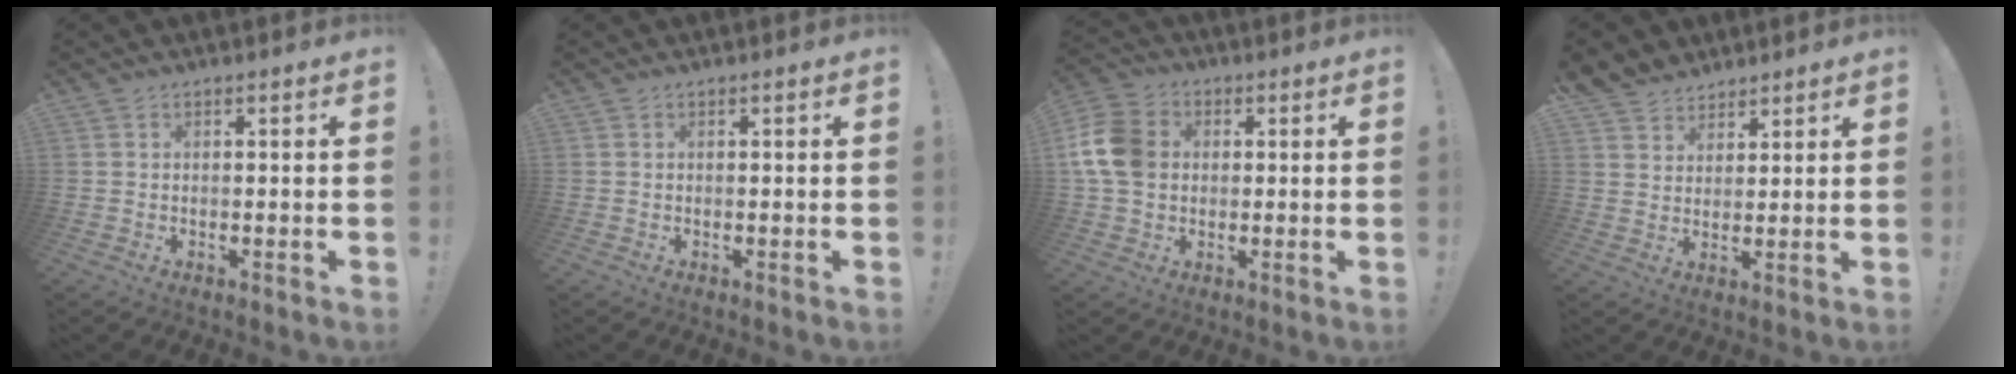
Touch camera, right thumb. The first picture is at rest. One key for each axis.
{"total": 0.0}
{"total": 12.8, "fx": 1.2, "fy": 10.0, "fz": 7.9, "tx": -0.143, "ty": 0.008, "tz": 0.027}
{"total": 5.7, "fx": 4.4, "fy": 3.6, "fz": 0.0, "tx": -0.008, "ty": -0.033, "tz": 0.087}